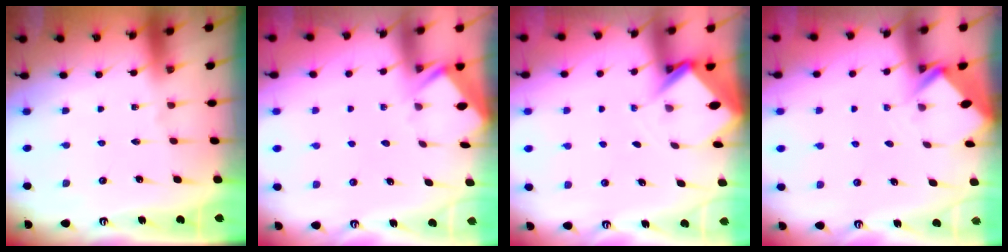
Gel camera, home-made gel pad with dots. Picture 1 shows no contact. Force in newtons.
{"total": 3.7, "press": 3.7, "slide": 0.3}
{"total": 3.7, "press": 3.7, "slide": 0.2}
{"total": 2.7, "press": 2.7, "slide": 0.2}